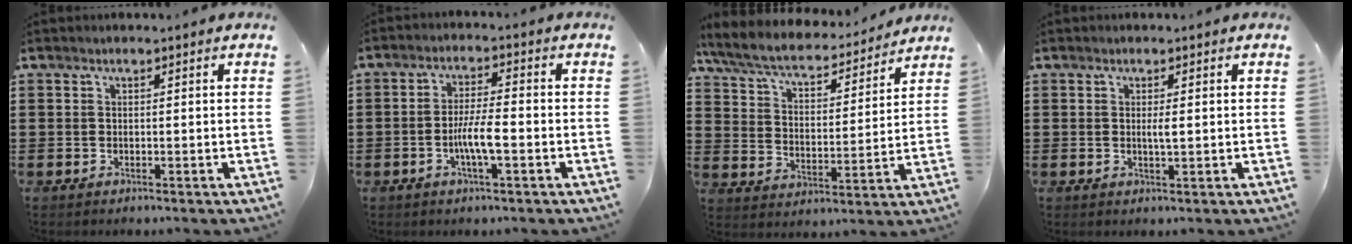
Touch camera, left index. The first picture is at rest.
{"total": 5.6, "force": [-1.6, 1.0, 5.3], "torque": [-0.104, 0.000, -0.034]}
{"total": 6.6, "force": [5.7, 1.2, 3.1], "torque": [-0.085, -0.037, 0.095]}
{"total": 1.8, "force": [0.2, 0.2, 1.8], "torque": [-0.035, -0.003, 0.002]}